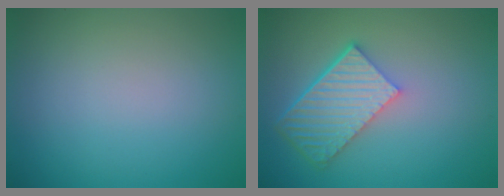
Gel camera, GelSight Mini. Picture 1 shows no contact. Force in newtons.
{"total": 5.9, "press": 4.2, "slide": 4.2}